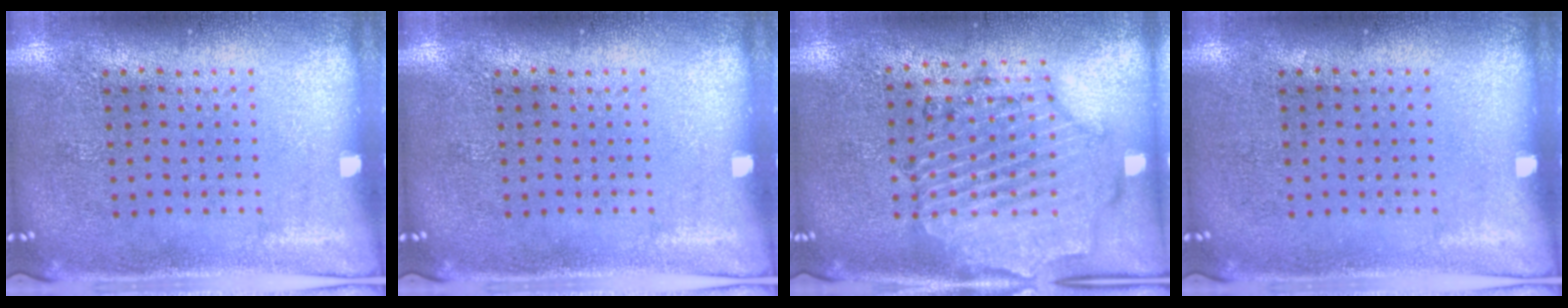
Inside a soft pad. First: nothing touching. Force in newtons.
{"total": 0.0}
{"total": 1.6, "press": 1.6, "slide": 0.3}
{"total": 0.0}